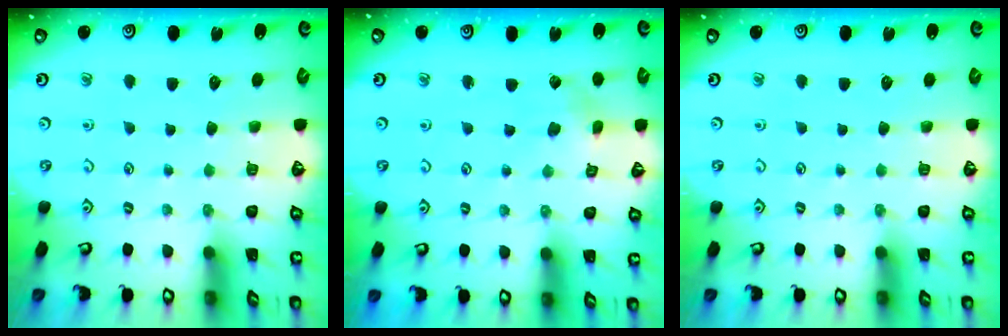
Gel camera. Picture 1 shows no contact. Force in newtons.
{"total": 3.0, "press": 3.0, "slide": 0.2}
{"total": 0.0}